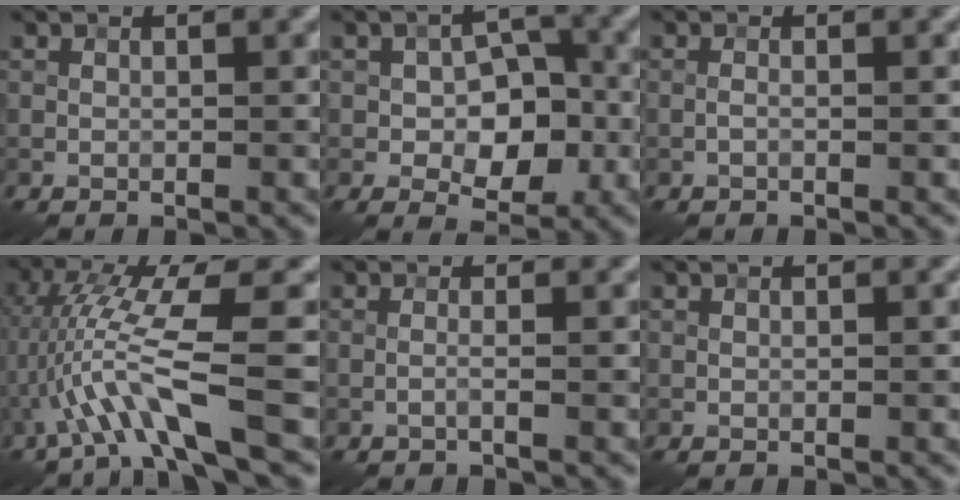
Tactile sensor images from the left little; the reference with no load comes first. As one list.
[{"total": 6.2, "force": [-1.0, 4.0, 4.7], "torque": [-0.066, -0.002, -0.020]}, {"total": 0.5, "force": [-0.3, 0.0, 0.4], "torque": [-0.011, 0.001, -0.007]}, {"total": 7.4, "force": [-2.2, 0.7, 7.1], "torque": [-0.147, 0.006, -0.037]}, {"total": 1.0, "force": [-0.3, 0.2, 0.9], "torque": [-0.013, -0.001, -0.015]}, {"total": 0.0}]